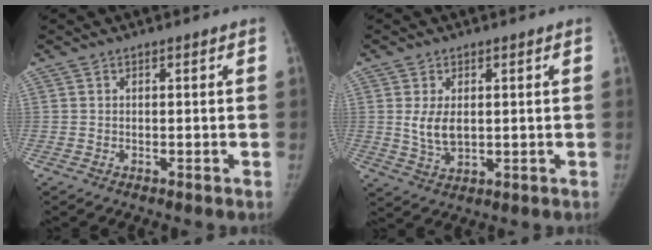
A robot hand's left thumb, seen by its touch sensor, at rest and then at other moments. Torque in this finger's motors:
{"motor_torque": [0.24, 0.24, -0.05, 0.05, 0.10]}